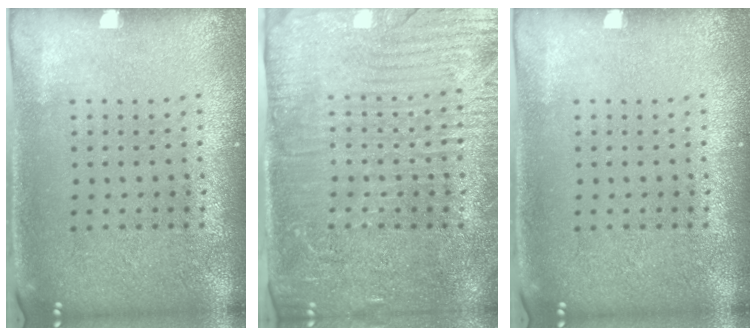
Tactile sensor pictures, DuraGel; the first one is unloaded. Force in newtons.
{"total": 4.3, "press": 3.9, "slide": 1.8}
{"total": 0.0}